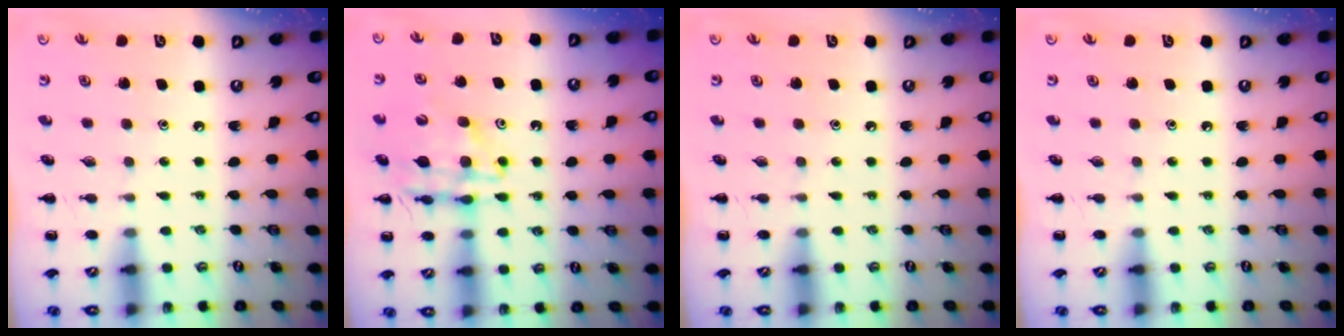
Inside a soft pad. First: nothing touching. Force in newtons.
{"total": 12.0, "press": 11.5, "slide": 3.4}
{"total": 0.0}
{"total": 0.0}